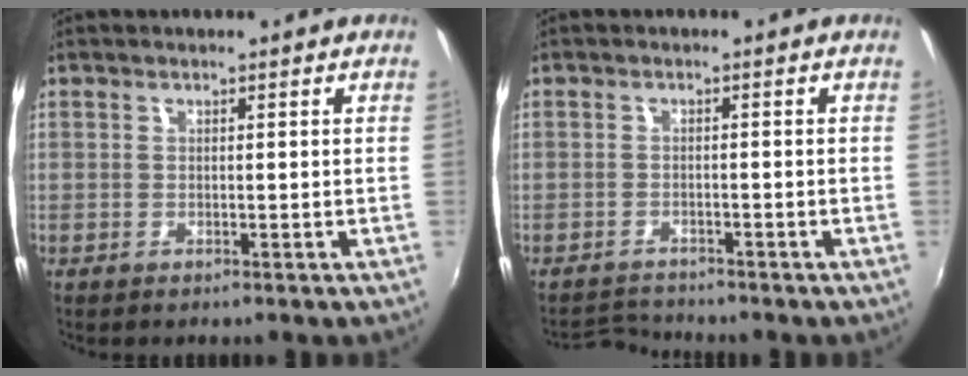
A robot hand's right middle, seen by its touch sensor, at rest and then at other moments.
{"total": 3.3, "force": [-3.3, 0.3, -0.1], "torque": [-0.011, 0.001, -0.062]}